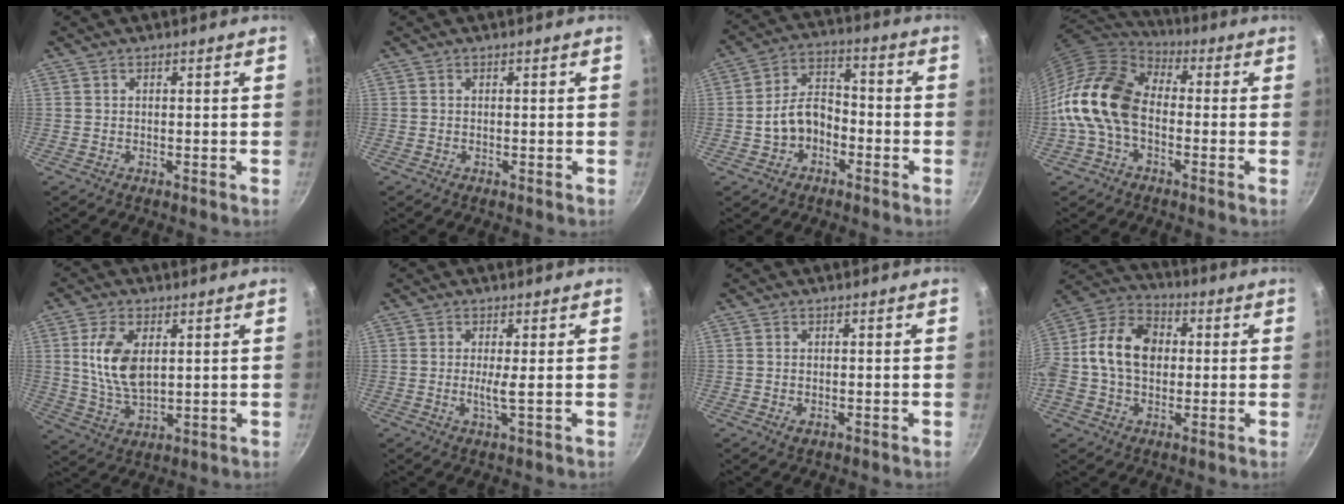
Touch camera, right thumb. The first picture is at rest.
{"total": 0.0}
{"total": 9.0, "force": [-3.0, 6.3, 5.7], "torque": [-0.073, 0.044, -0.056]}
{"total": 14.8, "force": [-2.3, 9.9, 10.7], "torque": [-0.184, 0.039, -0.066]}
{"total": 10.6, "force": [2.4, 5.8, 8.5], "torque": [-0.162, -0.015, 0.052]}
{"total": 2.5, "force": [0.0, -0.1, 2.5], "torque": [-0.052, -0.008, 0.000]}
{"total": 1.3, "force": [-0.4, 0.8, 1.0], "torque": [-0.017, -0.001, -0.005]}
{"total": 15.5, "force": [0.6, 11.3, 10.5], "torque": [-0.163, 0.032, -0.011]}